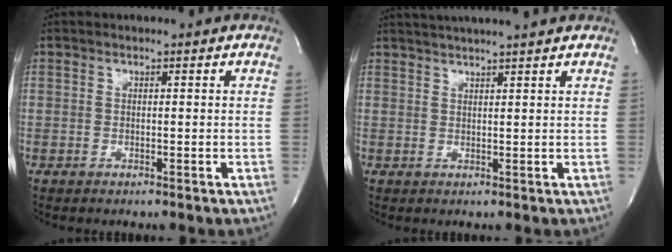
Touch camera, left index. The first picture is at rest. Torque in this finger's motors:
{"motor_torque": [0.16, -0.95, 0.17, 0.06]}